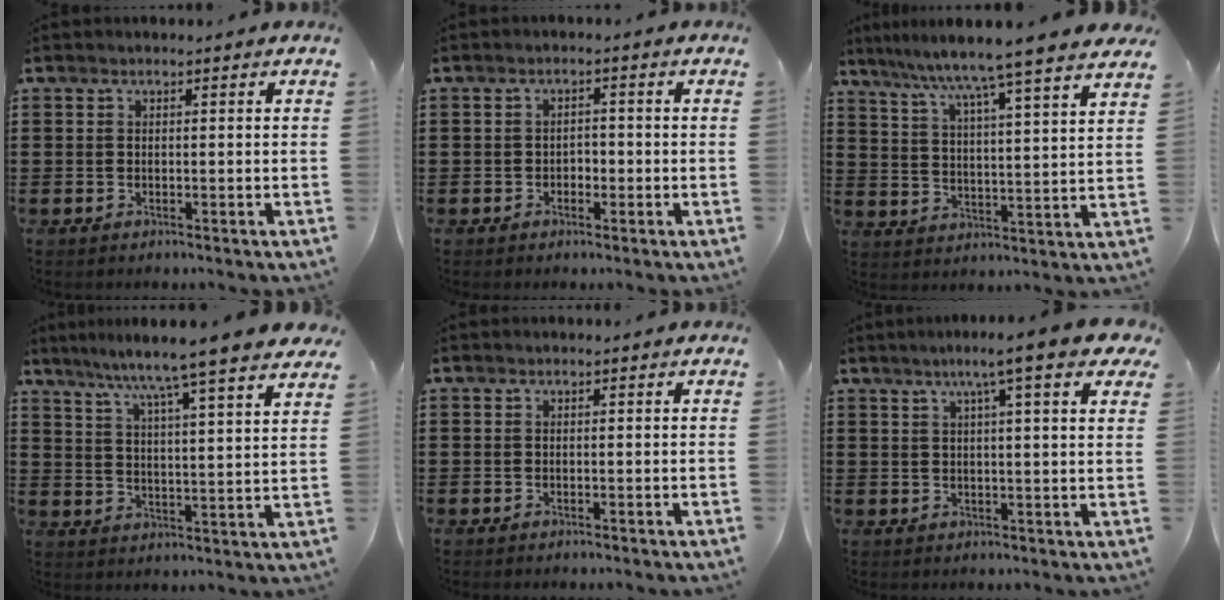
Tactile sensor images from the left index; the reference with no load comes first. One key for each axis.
{"total": 1.5, "fx": -0.9, "fy": 1.0, "fz": 0.6, "tx": -0.017, "ty": 0.003, "tz": -0.022}
{"total": 6.7, "fx": 5.9, "fy": -1.6, "fz": 2.9, "tx": -0.082, "ty": -0.046, "tz": 0.091}
{"total": 6.9, "fx": 6.0, "fy": -1.5, "fz": 3.1, "tx": -0.084, "ty": -0.043, "tz": 0.093}
{"total": 0.0}
{"total": 8.0, "fx": 5.2, "fy": 0.3, "fz": 6.1, "tx": -0.113, "ty": -0.006, "tz": 0.084}